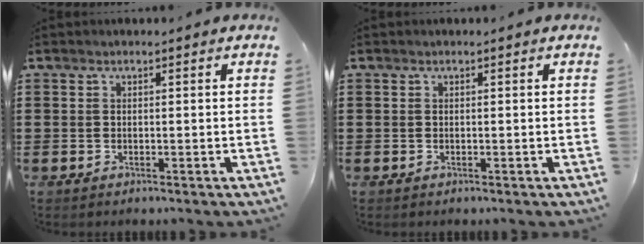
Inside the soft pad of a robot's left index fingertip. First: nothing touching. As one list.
[{"total": 0.0}]